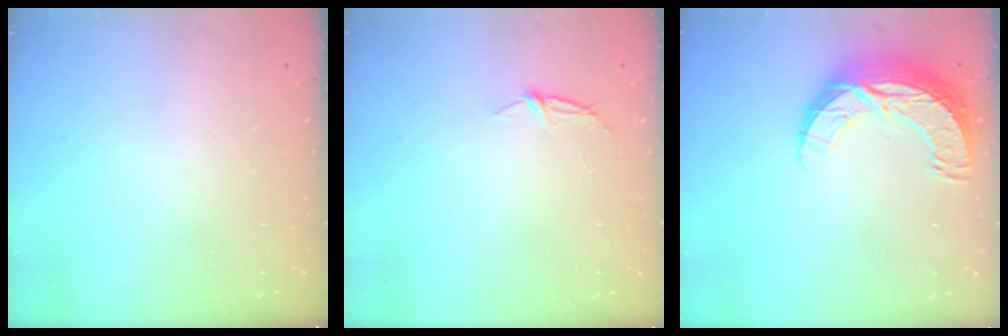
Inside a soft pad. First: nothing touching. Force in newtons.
{"total": 3.9, "press": 3.9, "slide": 0.4}
{"total": 12.7, "press": 12.6, "slide": 0.9}